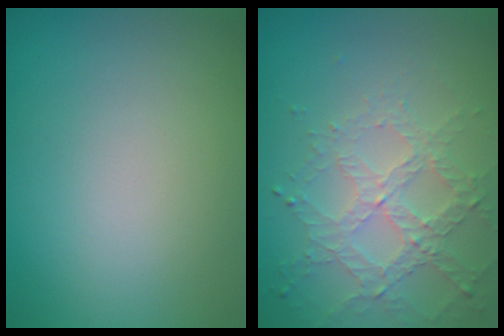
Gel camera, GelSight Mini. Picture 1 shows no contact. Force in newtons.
{"total": 3.2, "press": 2.9, "slide": 1.4}